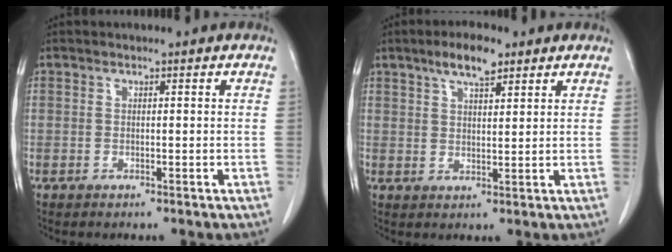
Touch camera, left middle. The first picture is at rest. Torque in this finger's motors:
{"motor_torque": [0.85, -0.81, 0.08, 0.05]}